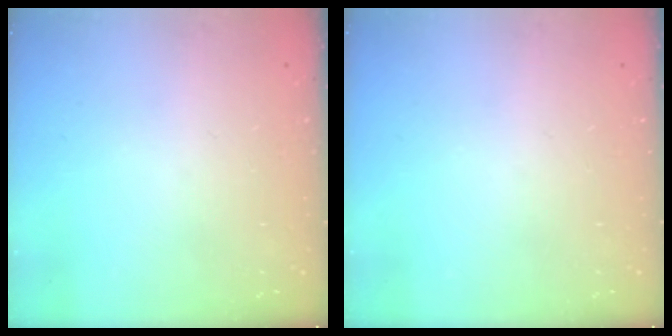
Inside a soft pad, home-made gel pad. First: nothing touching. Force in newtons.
{"total": 0.0}